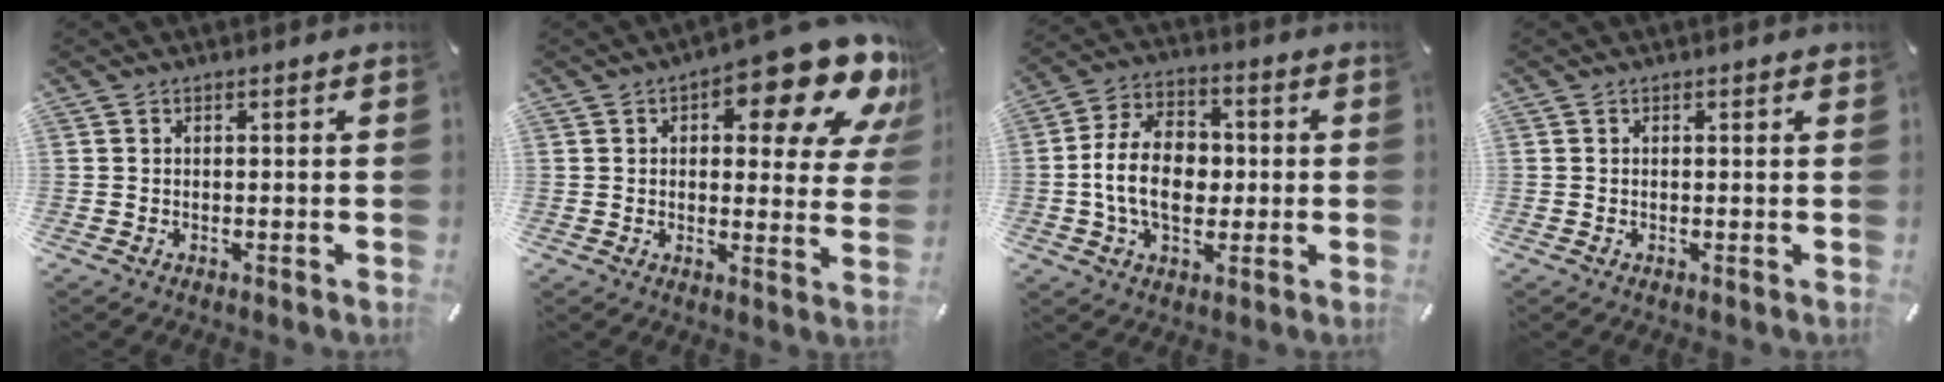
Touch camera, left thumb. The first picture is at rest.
{"total": 17.6, "force": [9.8, 6.9, 12.9], "torque": [-0.165, -0.065, 0.158]}
{"total": 13.0, "force": [-1.2, 9.2, 9.1], "torque": [-0.186, 0.011, -0.022]}
{"total": 0.0}